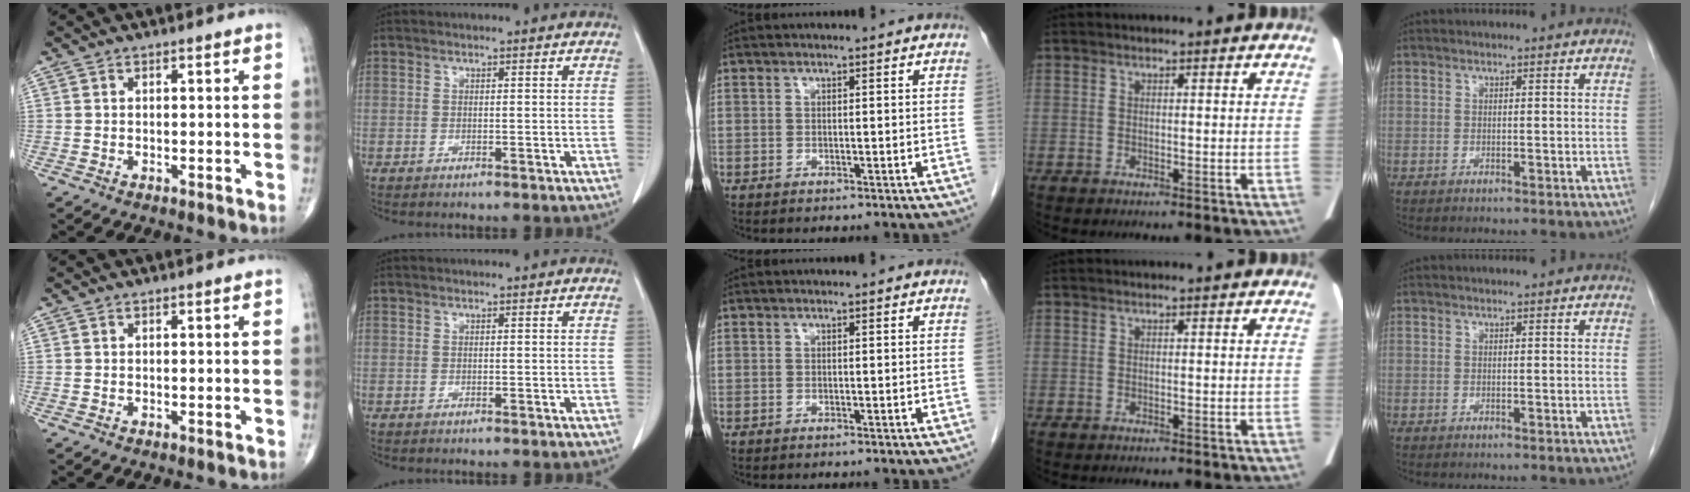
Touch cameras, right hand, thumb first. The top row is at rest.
{}